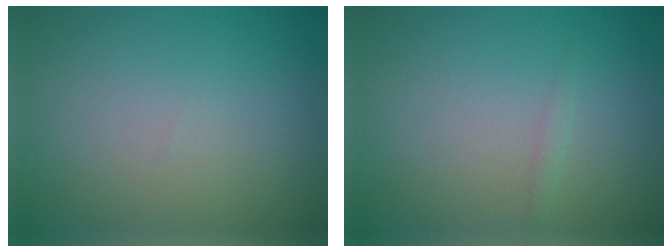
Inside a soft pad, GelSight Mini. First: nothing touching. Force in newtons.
{"total": 0.6, "press": 0.6, "slide": 0.0}